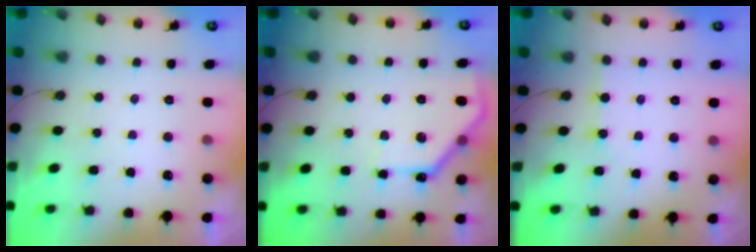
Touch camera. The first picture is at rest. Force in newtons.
{"total": 12.8, "press": 12.8, "slide": 0.6}
{"total": 2.2, "press": 2.2, "slide": 0.4}